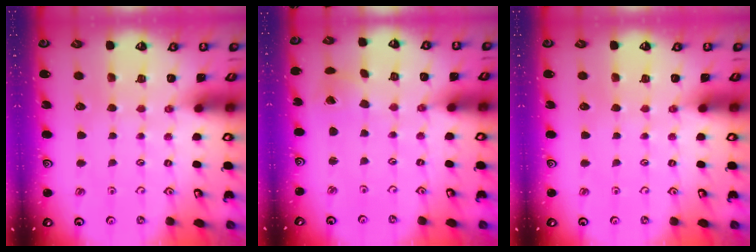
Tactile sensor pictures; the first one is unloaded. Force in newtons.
{"total": 1.2, "press": 1.2, "slide": 0.1}
{"total": 0.0}